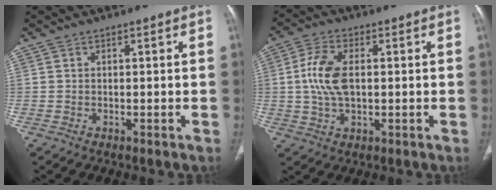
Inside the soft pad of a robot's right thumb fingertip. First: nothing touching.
{"total": 8.9, "force": [0.7, 4.8, 7.4], "torque": [-0.156, 0.006, 0.012]}